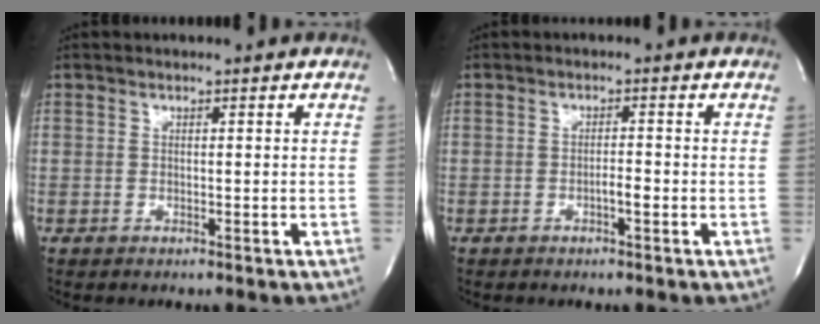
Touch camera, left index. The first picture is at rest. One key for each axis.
{"total": 1.6, "fx": -0.7, "fy": 0.2, "fz": 1.4, "tx": -0.024, "ty": 0.001, "tz": -0.013}